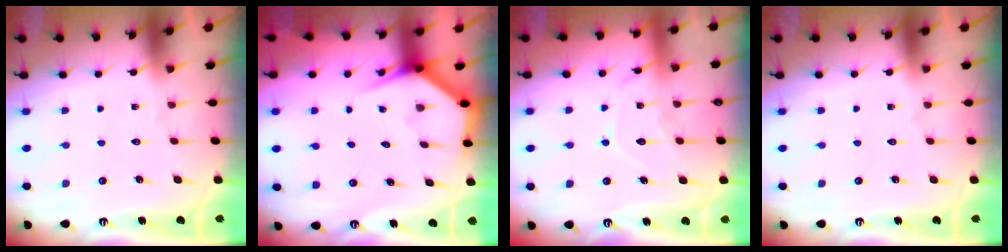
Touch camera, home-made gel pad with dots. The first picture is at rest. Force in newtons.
{"total": 3.5, "press": 3.5, "slide": 0.3}
{"total": 10.5, "press": 10.5, "slide": 0.9}
{"total": 0.0}